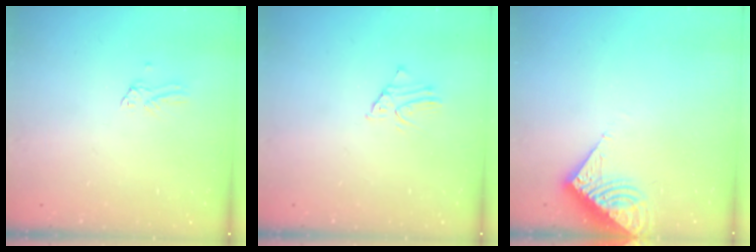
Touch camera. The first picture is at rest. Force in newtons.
{"total": 1.5, "press": 1.5, "slide": 0.1}
{"total": 9.6, "press": 9.5, "slide": 1.0}